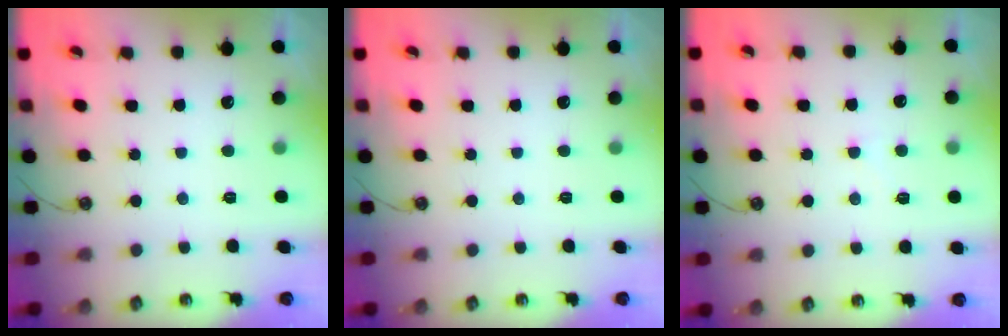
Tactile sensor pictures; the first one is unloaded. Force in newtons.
{"total": 0.0}
{"total": 2.9, "press": 2.8, "slide": 0.5}